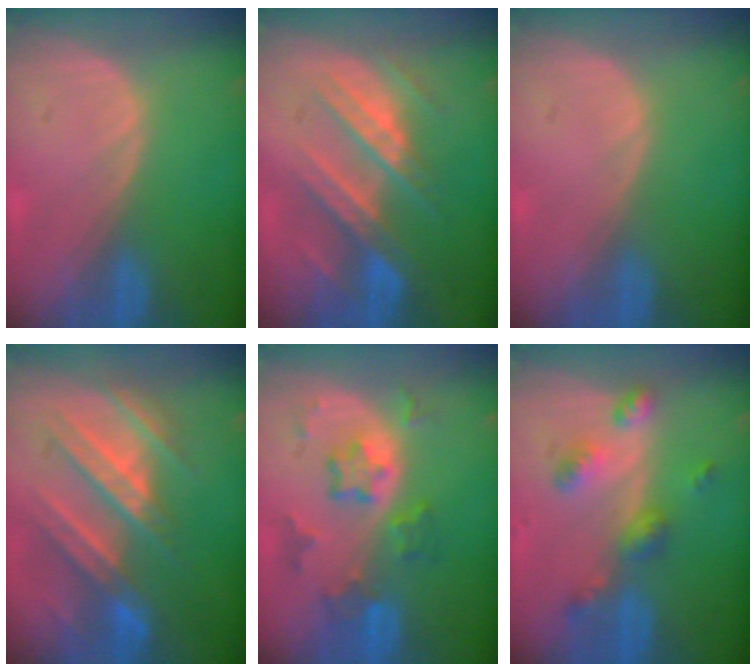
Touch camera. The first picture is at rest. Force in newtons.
{"total": 8.6, "press": 8.1, "slide": 2.7}
{"total": 0.0}
{"total": 9.6, "press": 9.4, "slide": 1.9}
{"total": 7.2, "press": 6.5, "slide": 3.2}
{"total": 6.2, "press": 5.5, "slide": 2.9}